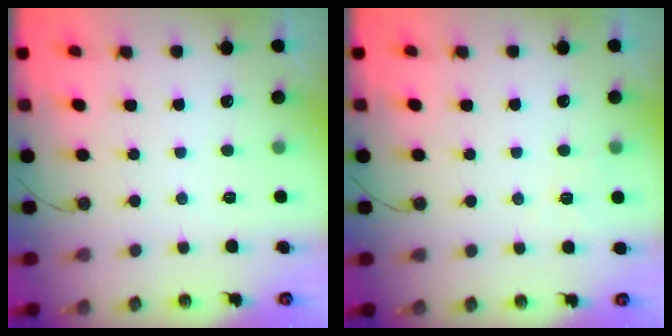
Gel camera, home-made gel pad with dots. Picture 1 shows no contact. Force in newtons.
{"total": 3.2, "press": 2.5, "slide": 2.0}